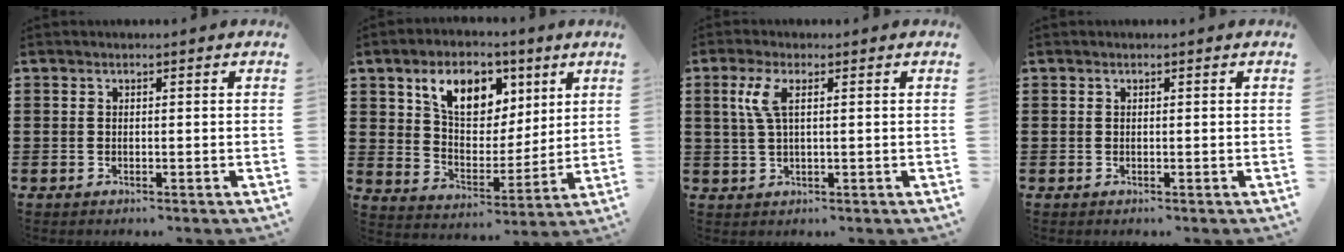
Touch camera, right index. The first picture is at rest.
{"total": 9.4, "force": [5.2, 6.0, 5.0], "torque": [-0.103, 0.000, 0.089]}
{"total": 4.2, "force": [1.4, 1.4, 3.7], "torque": [-0.086, 0.006, 0.019]}
{"total": 0.0}